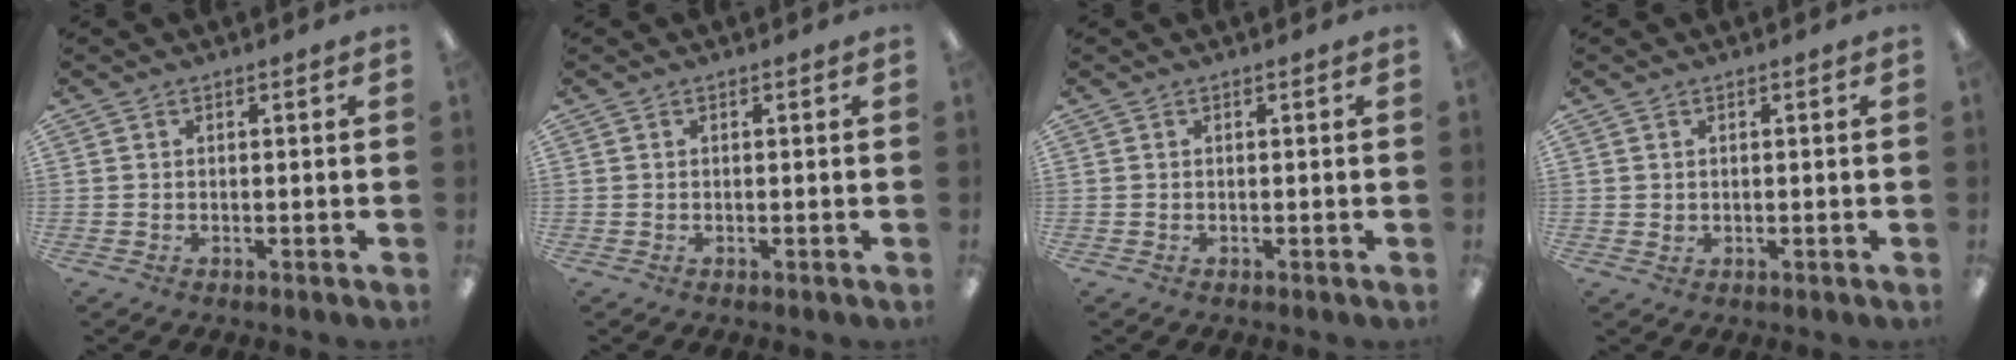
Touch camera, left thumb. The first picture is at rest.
{"total": 0.0}
{"total": 0.0}
{"total": 0.9, "force": [0.4, 0.8, 0.2], "torque": [-0.004, 0.003, 0.008]}